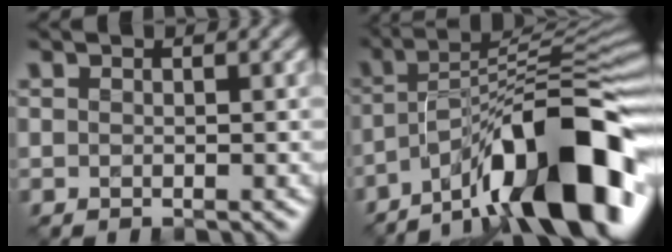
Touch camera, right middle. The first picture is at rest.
{"total": 14.3, "force": [-8.2, 3.7, 11.0], "torque": [-0.157, 0.022, -0.147]}